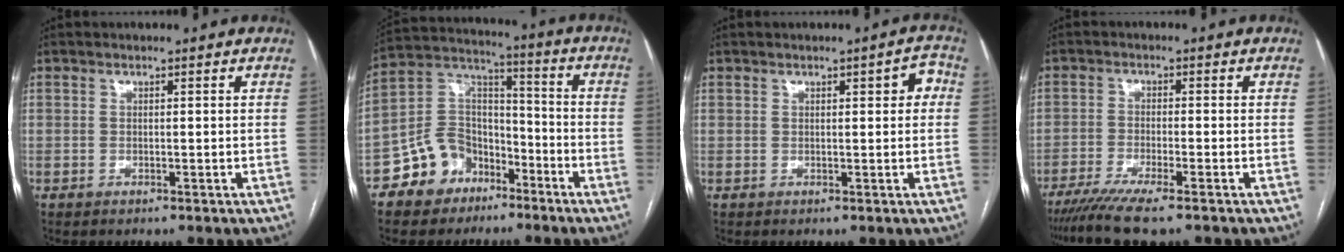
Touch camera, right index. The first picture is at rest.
{"total": 11.0, "force": [-6.7, 8.2, 3.2], "torque": [-0.063, 0.047, -0.118]}
{"total": 2.9, "force": [0.7, 1.1, 2.6], "torque": [-0.025, 0.016, 0.007]}
{"total": 8.1, "force": [-6.3, 0.3, 5.1], "torque": [-0.081, -0.018, -0.104]}